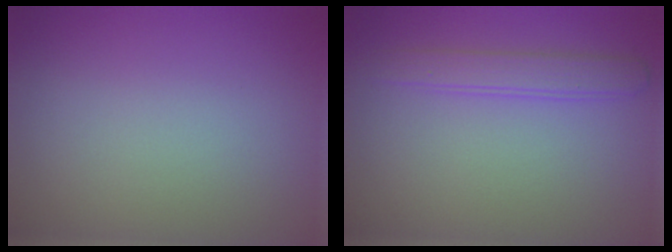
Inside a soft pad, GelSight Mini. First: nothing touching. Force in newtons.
{"total": 2.2, "press": 2.2, "slide": 0.2}